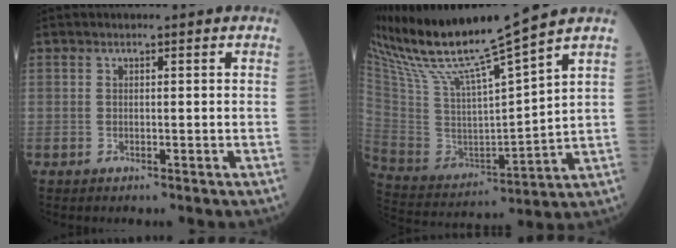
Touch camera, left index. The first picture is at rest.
{"total": 16.6, "force": [14.1, -1.9, 8.6], "torque": [-0.177, -0.021, 0.272]}